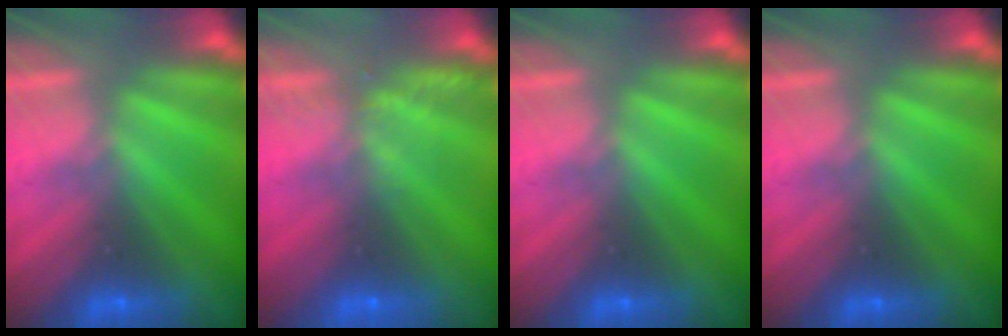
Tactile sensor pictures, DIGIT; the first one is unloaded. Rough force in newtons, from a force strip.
{"total": 2.2}
{"total": 0.0}
{"total": 0.0}